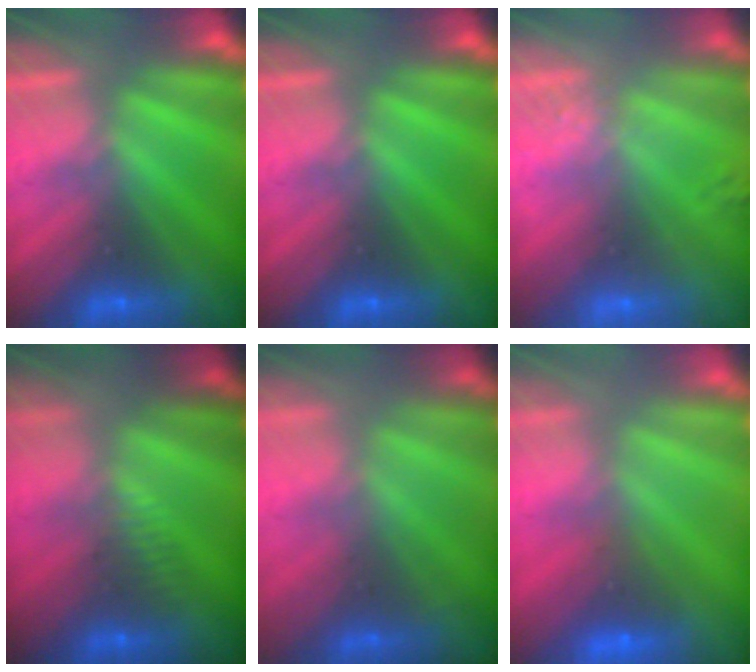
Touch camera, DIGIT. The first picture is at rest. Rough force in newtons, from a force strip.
{"total": 0.0}
{"total": 2.6}
{"total": 2.8}
{"total": 1.7}
{"total": 8.1}